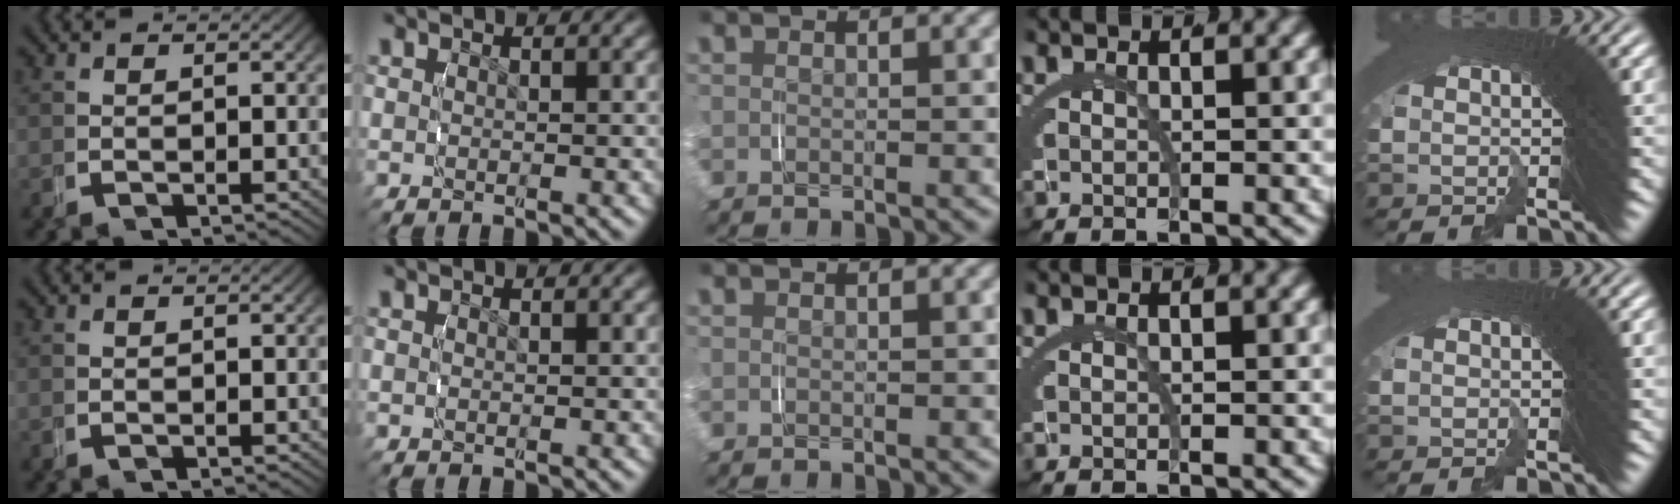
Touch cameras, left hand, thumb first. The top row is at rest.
{}